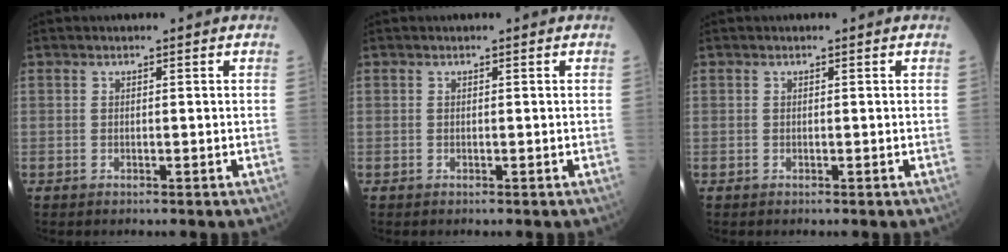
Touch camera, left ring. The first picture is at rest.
{"total": 0.0}
{"total": 0.0}